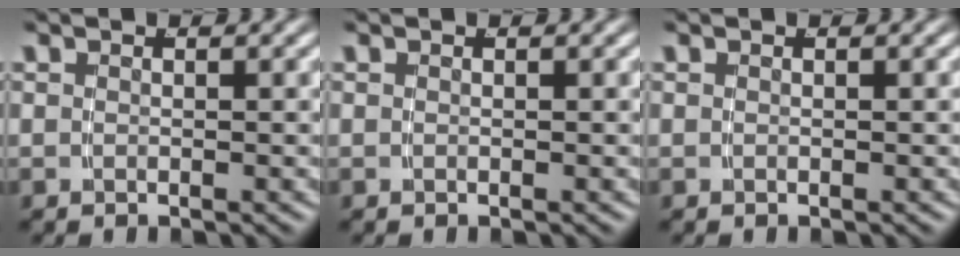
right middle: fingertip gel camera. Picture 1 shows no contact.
{"total": 0.0}
{"total": 0.0}